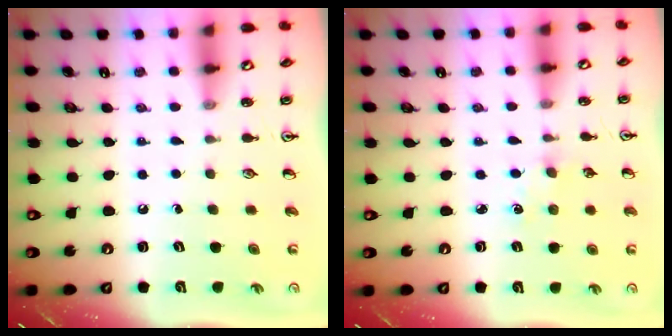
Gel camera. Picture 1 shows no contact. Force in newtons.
{"total": 1.3, "press": 1.3, "slide": 0.2}